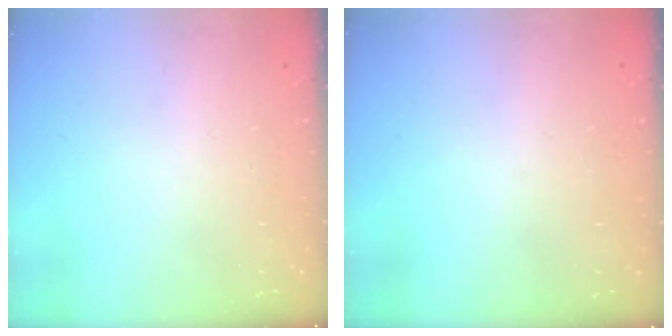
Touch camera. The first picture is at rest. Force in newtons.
{"total": 3.6, "press": 3.6, "slide": 0.2}